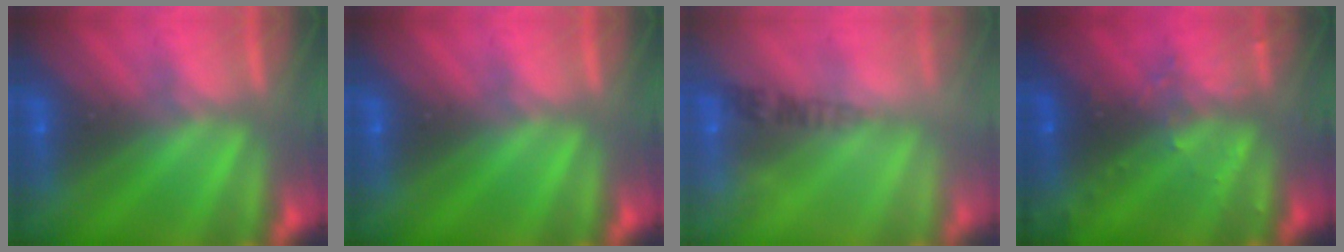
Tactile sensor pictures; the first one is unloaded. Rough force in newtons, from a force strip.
{"total": 0.0}
{"total": 2.5}
{"total": 3.0}